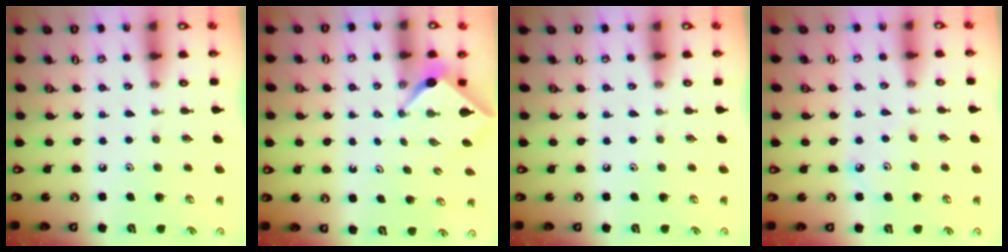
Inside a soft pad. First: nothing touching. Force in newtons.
{"total": 2.5, "press": 2.5, "slide": 0.3}
{"total": 0.0}
{"total": 4.8, "press": 4.7, "slide": 0.6}